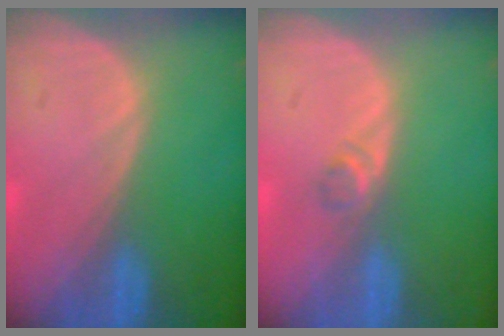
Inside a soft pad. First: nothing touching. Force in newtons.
{"total": 1.6, "press": 1.4, "slide": 0.8}